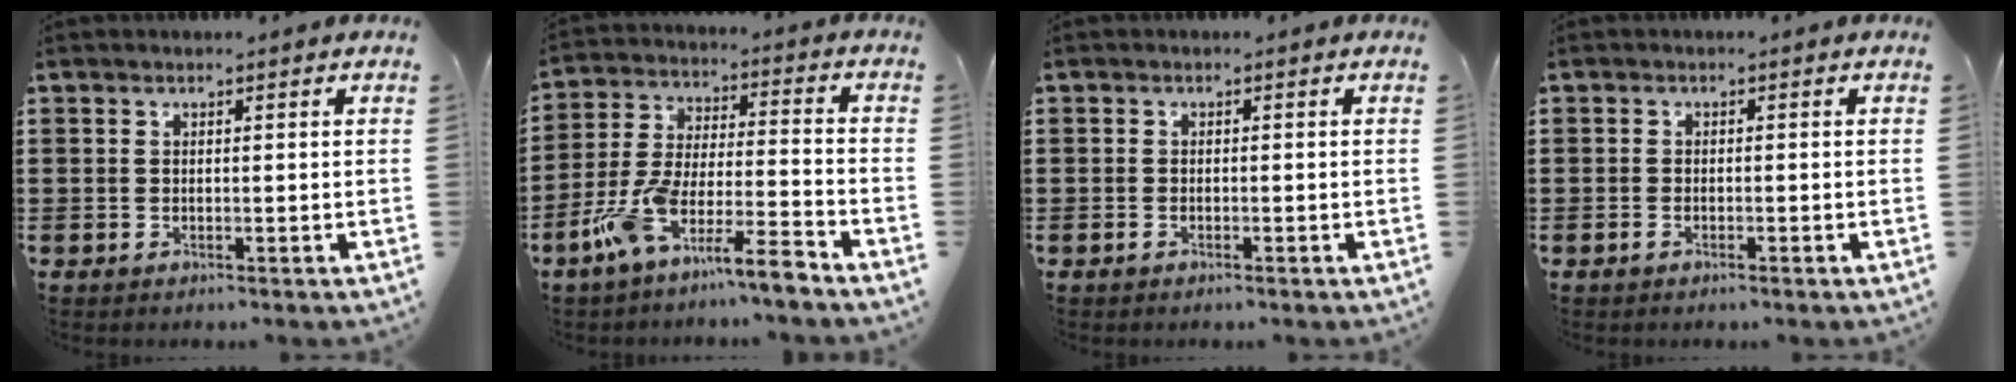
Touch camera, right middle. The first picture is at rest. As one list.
[{"total": 9.9, "force": [-8.1, 0.5, 5.6], "torque": [-0.135, -0.003, -0.169]}, {"total": 0.6, "force": [-0.5, 0.2, 0.4], "torque": [-0.009, -0.003, -0.009]}, {"total": 0.8, "force": [-0.6, 0.3, 0.5], "torque": [-0.012, -0.003, -0.011]}]